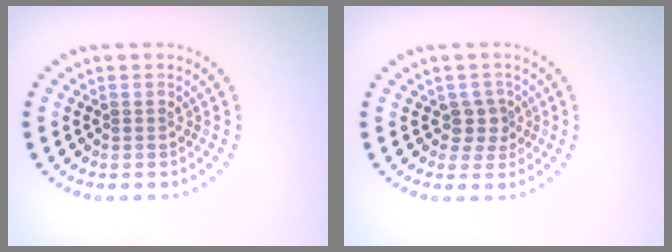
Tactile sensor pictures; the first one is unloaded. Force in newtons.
{"total": 1.8, "press": 1.5, "slide": 1.1}